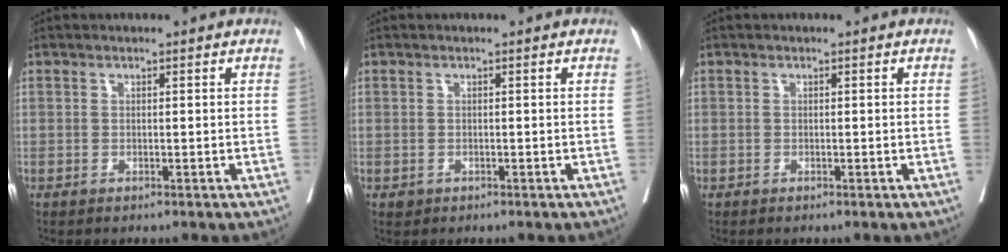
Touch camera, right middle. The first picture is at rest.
{"total": 0.6, "force": [-0.2, 0.6, 0.2], "torque": [-0.003, 0.002, -0.001]}
{"total": 0.0}